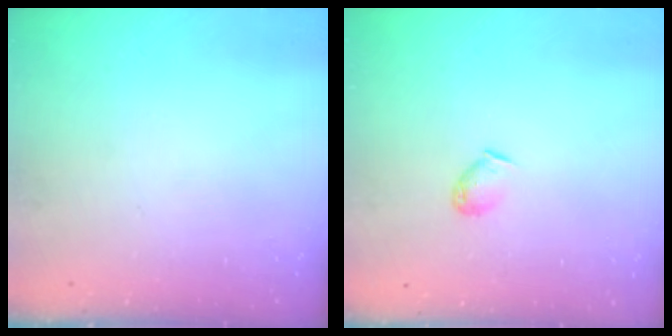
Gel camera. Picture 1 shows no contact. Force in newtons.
{"total": 3.5, "press": 3.4, "slide": 0.6}